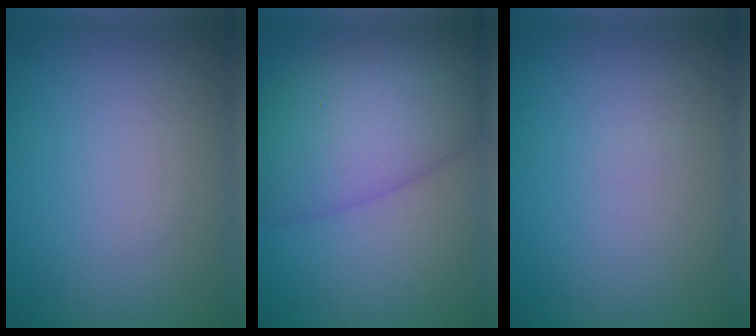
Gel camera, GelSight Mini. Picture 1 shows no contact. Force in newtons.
{"total": 9.6, "press": 9.6, "slide": 0.4}
{"total": 0.0}